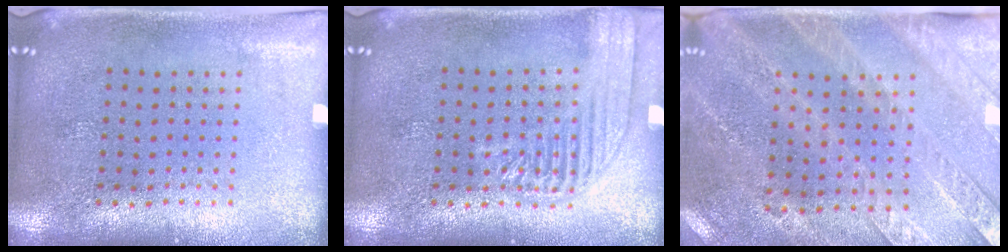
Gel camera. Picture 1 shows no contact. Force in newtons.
{"total": 2.4, "press": 2.4, "slide": 0.3}
{"total": 2.7, "press": 2.5, "slide": 1.0}